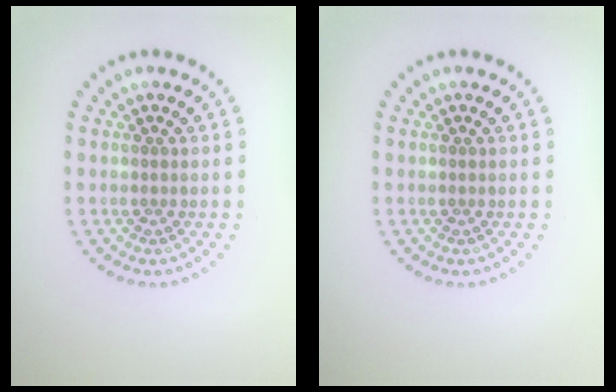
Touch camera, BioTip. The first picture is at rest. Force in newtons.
{"total": 0.0}